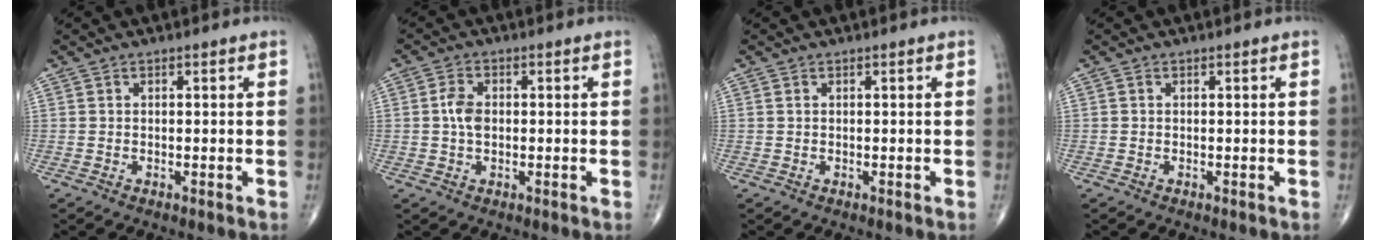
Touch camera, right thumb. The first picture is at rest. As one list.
[{"total": 3.7, "force": [0.1, 2.4, 2.9], "torque": [-0.057, 0.002, -0.003]}, {"total": 0.0}, {"total": 0.0}]